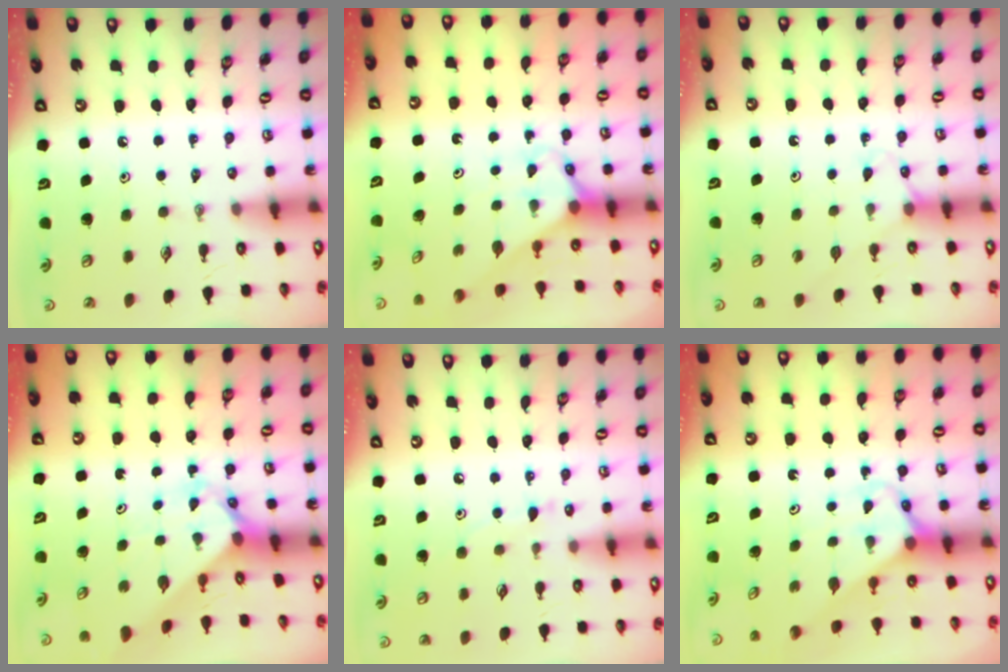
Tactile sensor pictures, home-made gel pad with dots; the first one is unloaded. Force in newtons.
{"total": 2.7, "press": 2.7, "slide": 0.1}
{"total": 5.5, "press": 5.5, "slide": 0.6}
{"total": 2.3, "press": 2.3, "slide": 0.2}
{"total": 6.5, "press": 6.5, "slide": 0.6}
{"total": 2.8, "press": 2.8, "slide": 0.3}